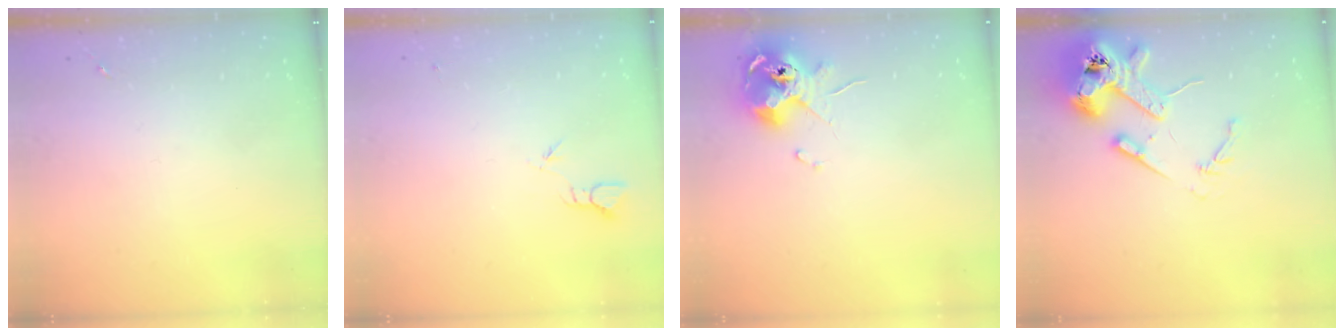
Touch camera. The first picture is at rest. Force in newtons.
{"total": 2.3, "press": 2.3, "slide": 0.1}
{"total": 10.4, "press": 10.3, "slide": 1.4}
{"total": 15.1, "press": 15.0, "slide": 2.1}